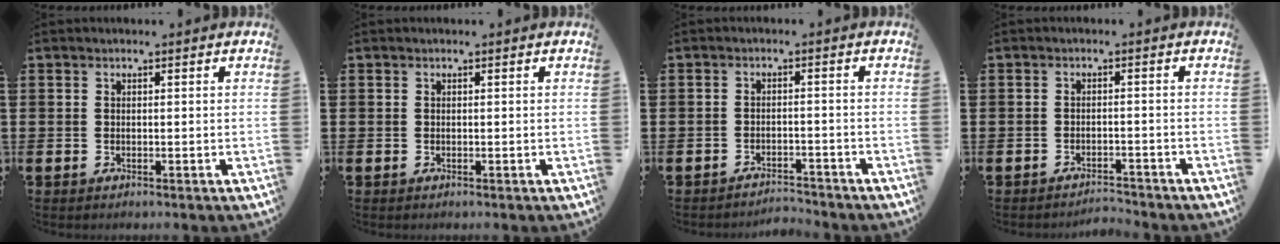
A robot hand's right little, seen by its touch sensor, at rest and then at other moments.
{"total": 0.0}
{"total": 2.3, "force": [-2.3, 0.0, -0.2], "torque": [-0.003, 0.003, -0.052]}
{"total": 1.9, "force": [-1.9, 0.0, -0.1], "torque": [-0.005, 0.004, -0.042]}